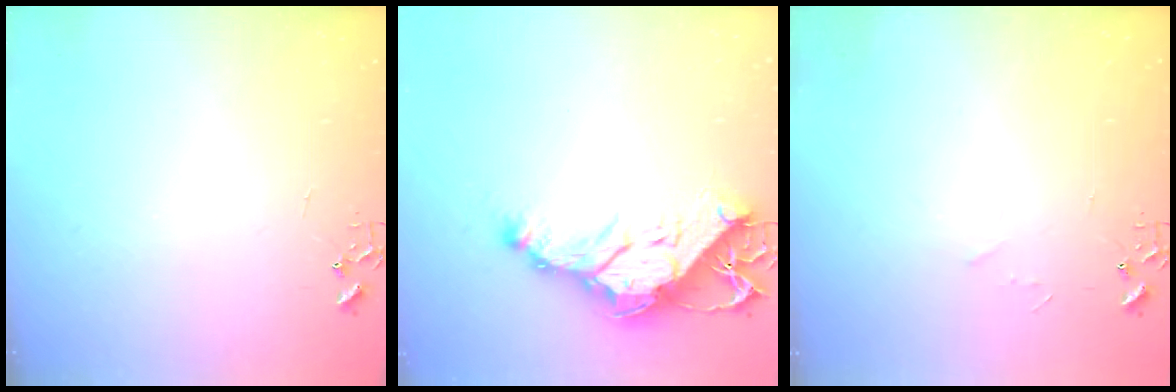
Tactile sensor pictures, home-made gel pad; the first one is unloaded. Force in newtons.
{"total": 15.6, "press": 15.4, "slide": 2.1}
{"total": 3.5, "press": 3.5, "slide": 0.4}